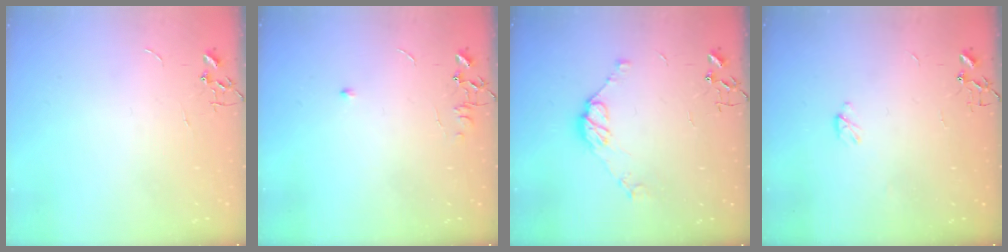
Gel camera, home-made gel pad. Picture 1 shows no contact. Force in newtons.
{"total": 5.3, "press": 5.2, "slide": 0.8}
{"total": 9.0, "press": 9.0, "slide": 0.7}
{"total": 3.0, "press": 3.0, "slide": 0.5}